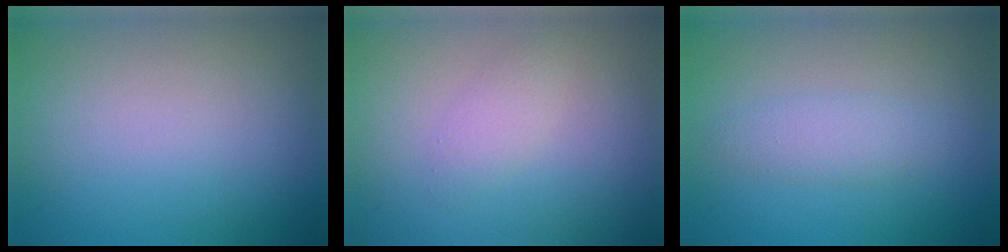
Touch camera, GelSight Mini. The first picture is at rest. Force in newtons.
{"total": 1.6, "press": 1.6, "slide": 0.1}
{"total": 1.9, "press": 1.9, "slide": 0.1}